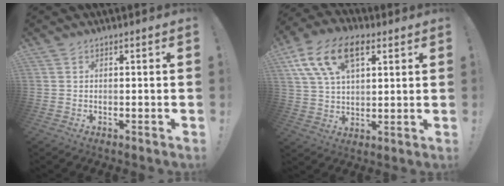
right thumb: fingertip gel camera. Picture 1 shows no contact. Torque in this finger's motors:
{"motor_torque": [0.78, 0.79, 0.24, 0.08, 0.20]}